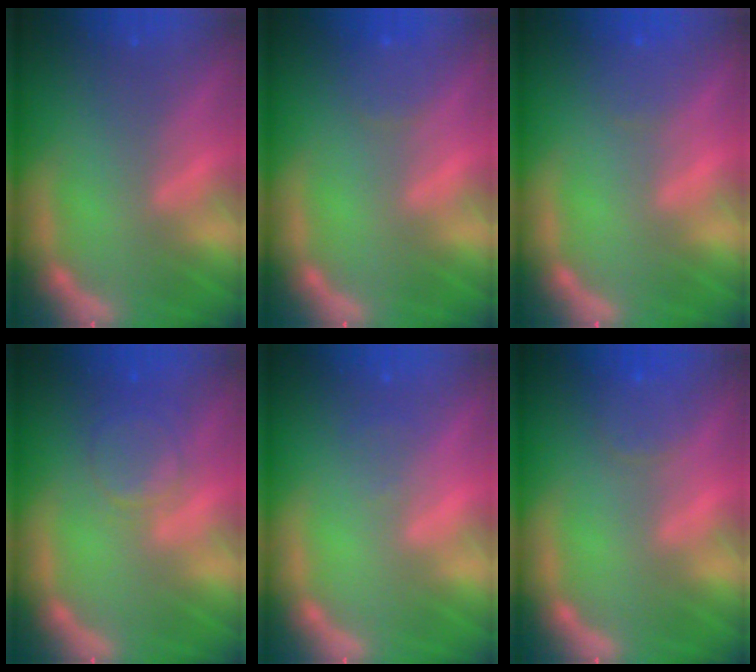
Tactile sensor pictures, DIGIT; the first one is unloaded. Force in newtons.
{"total": 1.9}
{"total": 1.4}
{"total": 4.0}
{"total": 0.9}
{"total": 2.4}